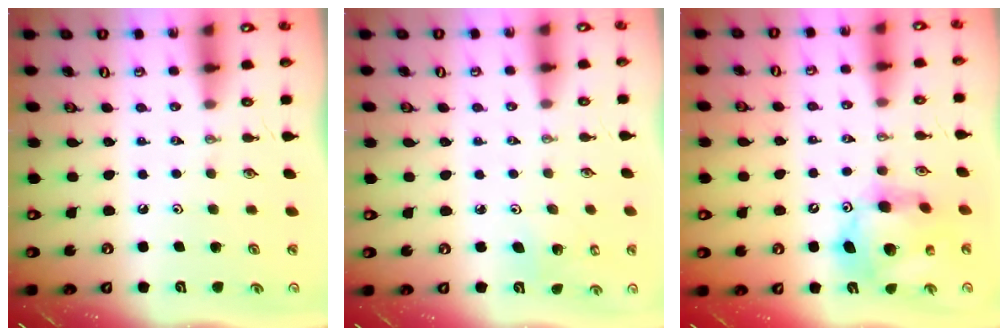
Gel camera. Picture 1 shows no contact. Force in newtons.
{"total": 3.7, "press": 3.6, "slide": 0.9}
{"total": 14.5, "press": 14.4, "slide": 1.3}